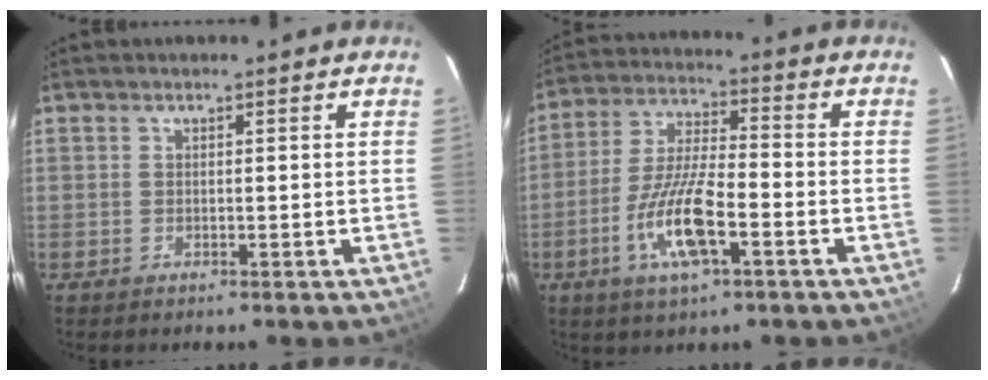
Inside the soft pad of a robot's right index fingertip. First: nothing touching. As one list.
[{"total": 12.1, "force": [-5.1, 3.2, 10.5], "torque": [-0.220, -0.005, -0.098]}]